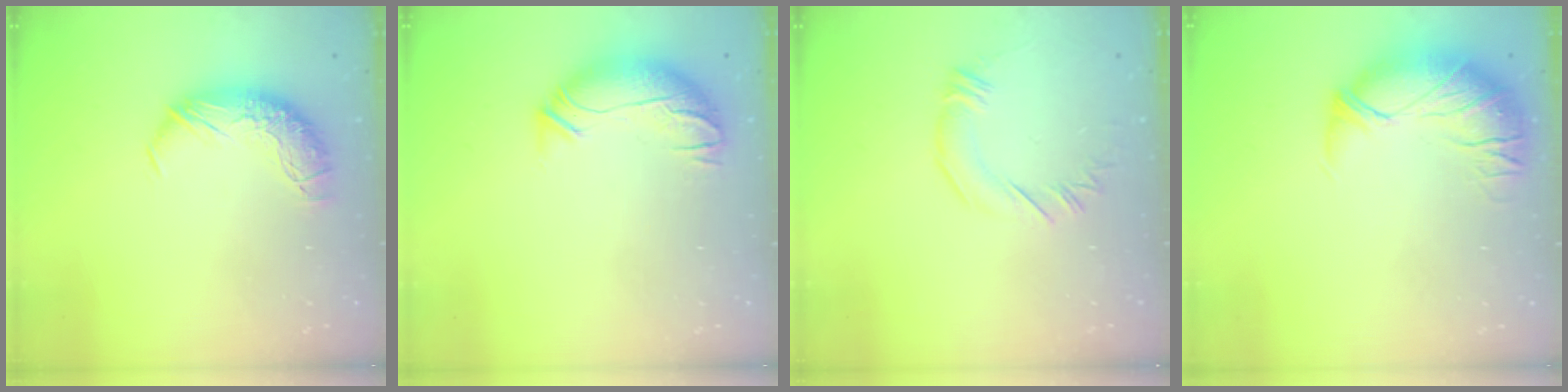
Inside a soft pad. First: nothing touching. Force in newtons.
{"total": 3.5, "press": 2.3, "slide": 2.6}
{"total": 2.5, "press": 2.4, "slide": 0.3}
{"total": 2.9, "press": 1.6, "slide": 2.3}